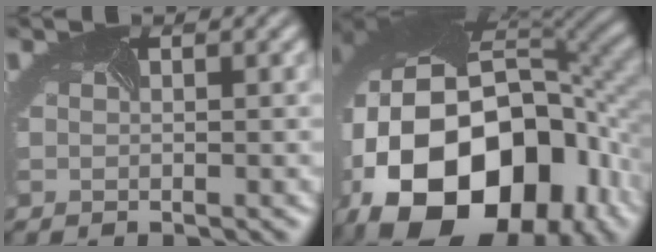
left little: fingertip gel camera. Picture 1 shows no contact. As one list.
[{"total": 19.2, "force": [-6.8, 12.5, 12.9], "torque": [-0.275, -0.026, -0.094]}]